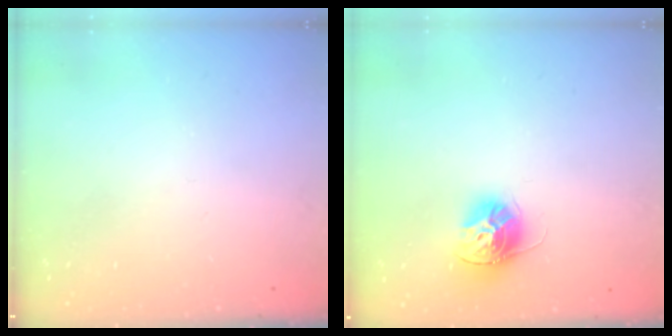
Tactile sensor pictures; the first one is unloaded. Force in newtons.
{"total": 12.1, "press": 12.1, "slide": 0.5}